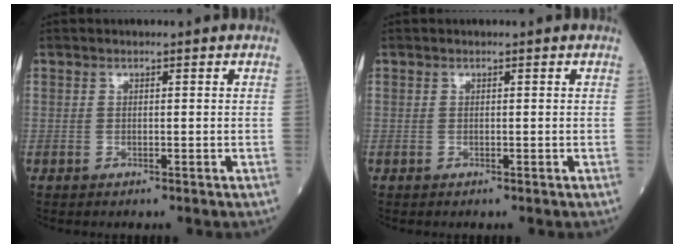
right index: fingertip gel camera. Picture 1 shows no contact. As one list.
[{"total": 0.0}]